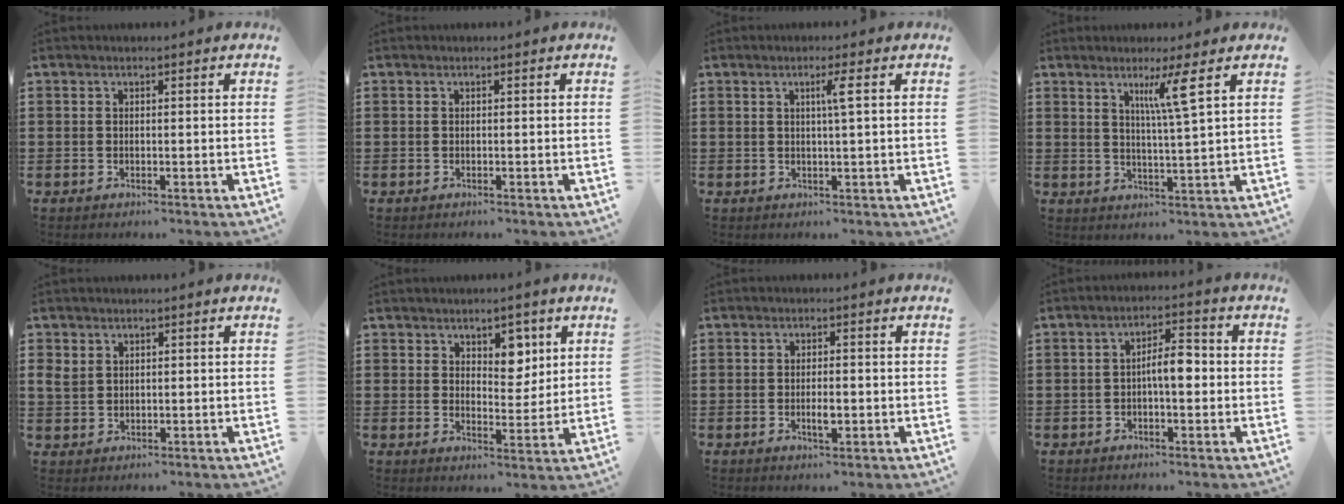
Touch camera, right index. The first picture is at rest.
{"total": 0.0}
{"total": 2.4, "force": [0.6, -0.4, 2.3], "torque": [-0.043, -0.005, 0.007]}
{"total": 5.4, "force": [2.7, -0.7, 4.7], "torque": [-0.090, -0.007, 0.039]}
{"total": 2.4, "force": [1.3, 1.8, 0.9], "torque": [-0.025, 0.007, 0.026]}
{"total": 4.9, "force": [3.1, 3.1, 2.3], "torque": [-0.034, -0.001, 0.049]}
{"total": 2.8, "force": [-0.7, 0.8, 2.6], "torque": [-0.047, 0.001, -0.011]}
{"total": 4.8, "force": [-0.5, 1.6, 4.5], "torque": [-0.081, 0.010, -0.012]}